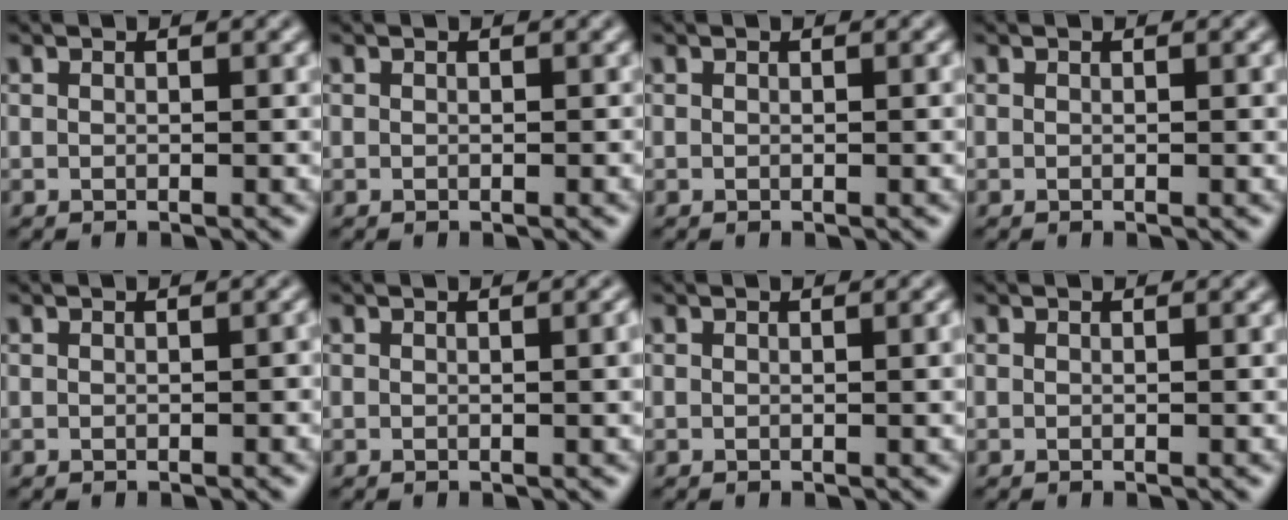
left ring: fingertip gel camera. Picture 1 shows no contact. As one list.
[{"total": 0.0}, {"total": 0.0}, {"total": 0.0}, {"total": 0.5, "force": [-0.2, 0.2, 0.4], "torque": [-0.009, 0.003, -0.001]}, {"total": 1.5, "force": [0.1, 0.4, 1.4], "torque": [-0.016, 0.003, 0.000]}, {"total": 1.1, "force": [0.1, 0.2, 1.1], "torque": [-0.013, 0.002, 0.000]}, {"total": 0.0}]